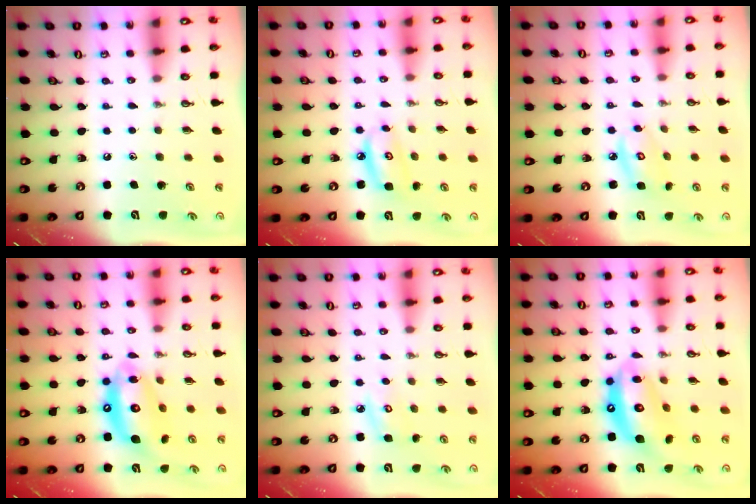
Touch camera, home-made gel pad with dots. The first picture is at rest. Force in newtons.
{"total": 6.8, "press": 6.8, "slide": 0.5}
{"total": 6.2, "press": 6.2, "slide": 0.3}
{"total": 15.7, "press": 15.5, "slide": 1.8}
{"total": 6.1, "press": 6.1, "slide": 0.5}
{"total": 14.7, "press": 14.6, "slide": 1.8}